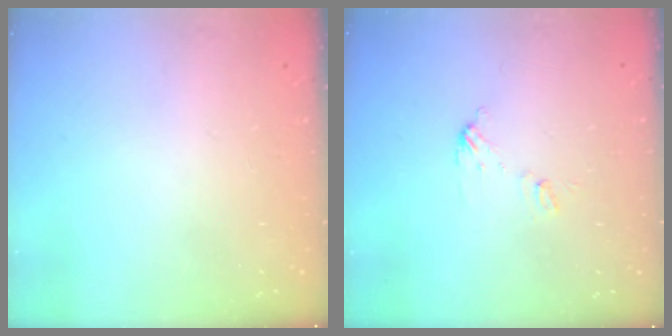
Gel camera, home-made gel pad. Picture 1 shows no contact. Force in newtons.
{"total": 5.7, "press": 5.7, "slide": 0.5}